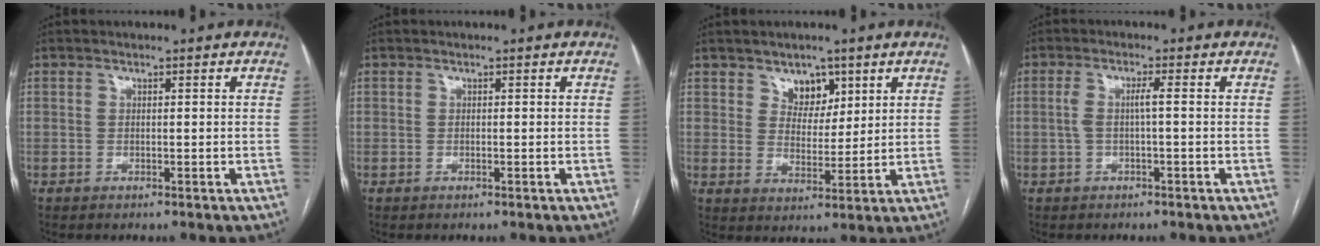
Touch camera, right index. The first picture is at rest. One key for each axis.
{"total": 0.0}
{"total": 5.2, "fx": 3.1, "fy": 3.6, "fz": 2.2, "tx": -0.026, "ty": 0.001, "tz": 0.056}
{"total": 2.7, "fx": -0.3, "fy": 0.3, "fz": 2.7, "tx": -0.056, "ty": 0.012, "tz": -0.003}